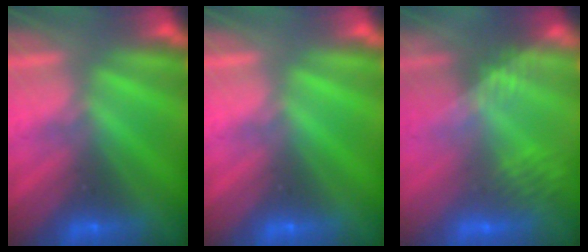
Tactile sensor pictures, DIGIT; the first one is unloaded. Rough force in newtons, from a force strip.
{"total": 0.0}
{"total": 2.4}